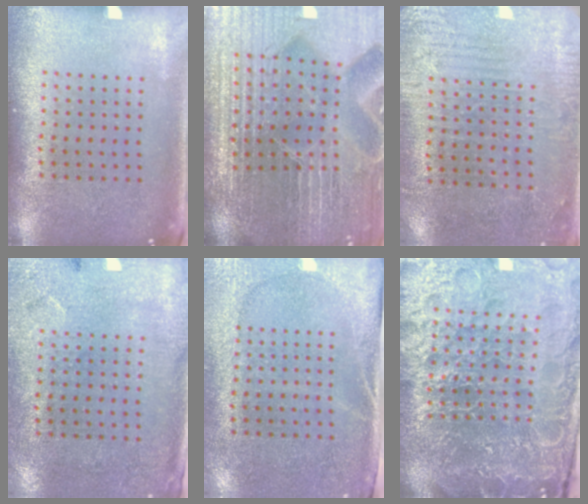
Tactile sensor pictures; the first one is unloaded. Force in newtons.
{"total": 5.5, "press": 5.1, "slide": 1.9}
{"total": 3.0, "press": 2.8, "slide": 1.1}
{"total": 2.7, "press": 2.2, "slide": 1.6}
{"total": 2.8, "press": 2.3, "slide": 1.6}
{"total": 6.3, "press": 5.6, "slide": 3.0}